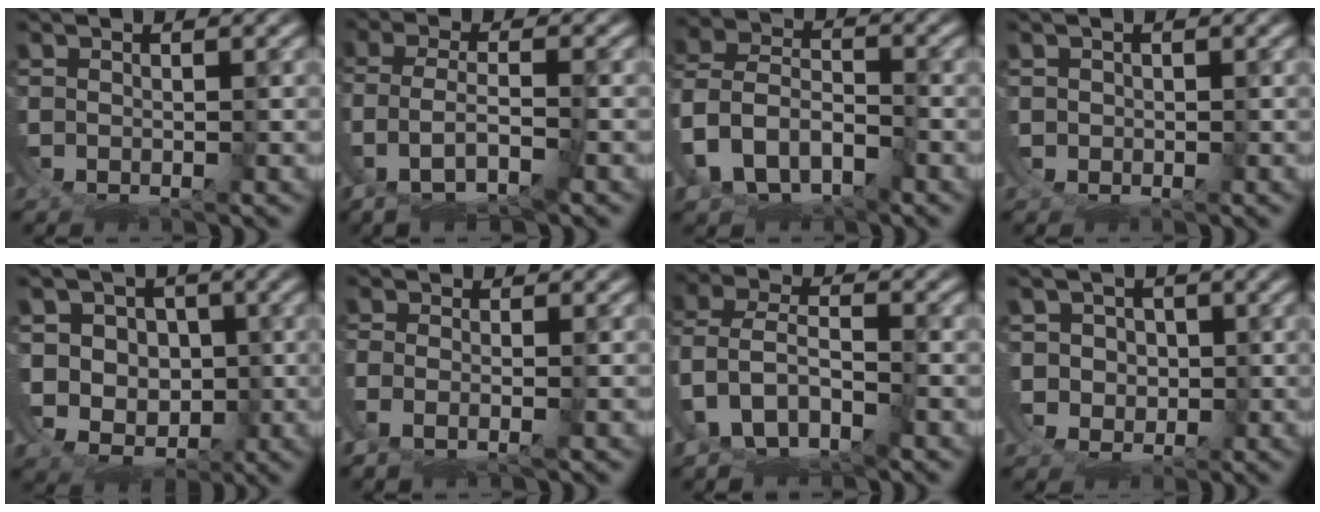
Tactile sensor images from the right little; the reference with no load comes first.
{"total": 5.0, "force": [-1.4, 3.0, 3.8], "torque": [-0.092, -0.008, -0.020]}
{"total": 7.4, "force": [-2.2, 6.8, 2.1], "torque": [-0.086, -0.037, -0.034]}
{"total": 1.1, "force": [0.4, 0.1, -1.0], "torque": [0.007, -0.016, 0.013]}
{"total": 5.0, "force": [0.3, 4.7, 1.7], "torque": [-0.038, -0.031, 0.019]}
{"total": 2.3, "force": [-1.0, 0.3, 2.1], "torque": [-0.048, -0.016, -0.008]}
{"total": 10.3, "force": [-3.3, 9.0, 3.8], "torque": [-0.133, -0.047, -0.048]}
{"total": 2.1, "force": [1.4, 1.6, -0.2], "torque": [0.001, -0.020, 0.037]}